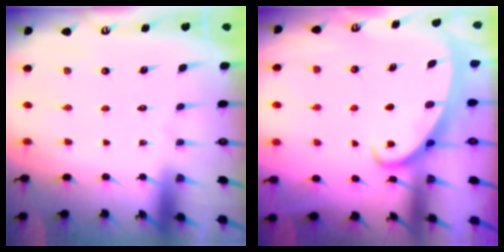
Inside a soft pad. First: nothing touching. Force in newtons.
{"total": 2.6, "press": 2.6, "slide": 0.4}